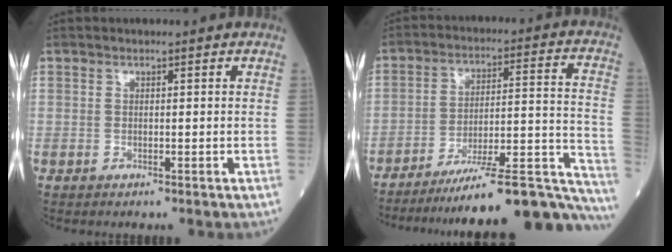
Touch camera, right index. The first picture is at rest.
{"total": 25.0, "force": [-22.4, 0.8, 11.0], "torque": [-0.072, 0.022, -0.312]}